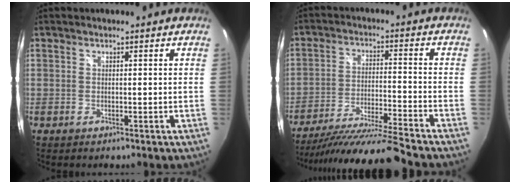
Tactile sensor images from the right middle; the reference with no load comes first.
{"total": 15.7, "force": [-14.1, -1.7, 6.7], "torque": [-0.137, -0.030, -0.239]}